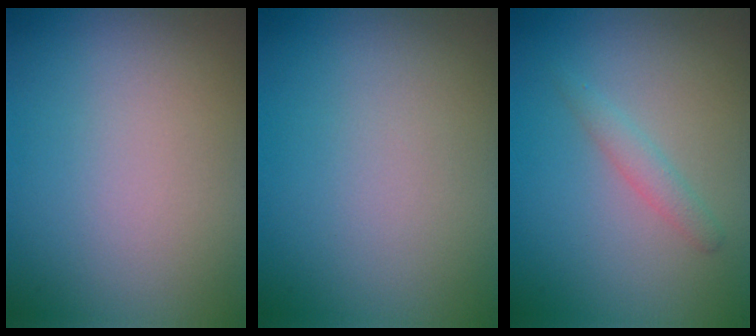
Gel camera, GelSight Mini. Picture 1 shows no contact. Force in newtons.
{"total": 0.0}
{"total": 1.4, "press": 1.4, "slide": 0.0}